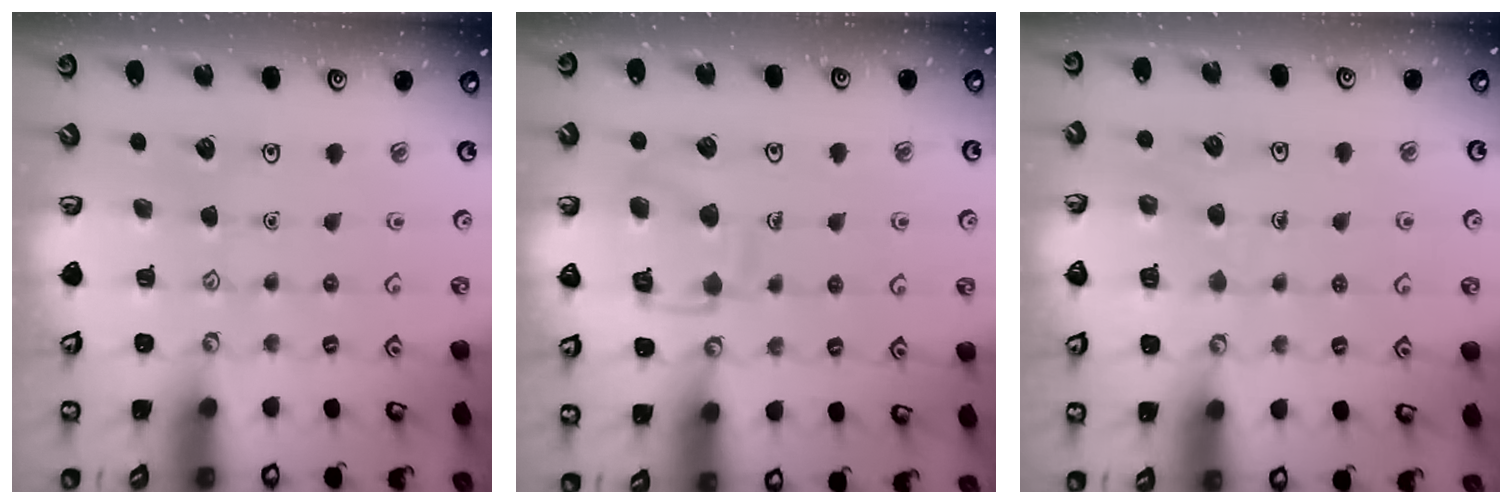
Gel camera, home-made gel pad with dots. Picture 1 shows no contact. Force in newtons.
{"total": 11.6, "press": 11.5, "slide": 0.8}
{"total": 6.4, "press": 6.4, "slide": 0.4}